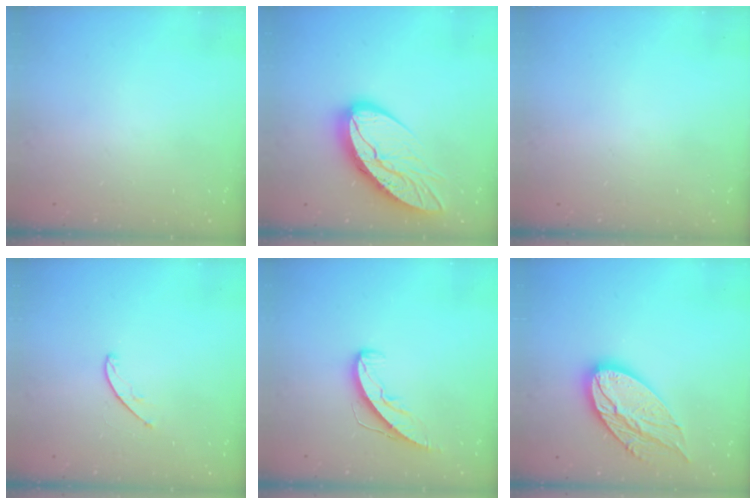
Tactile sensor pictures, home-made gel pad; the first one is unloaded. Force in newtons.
{"total": 15.0, "press": 15.0, "slide": 1.5}
{"total": 0.0}
{"total": 3.8, "press": 3.8, "slide": 0.3}
{"total": 7.2, "press": 7.2, "slide": 0.4}
{"total": 17.7, "press": 17.6, "slide": 1.5}